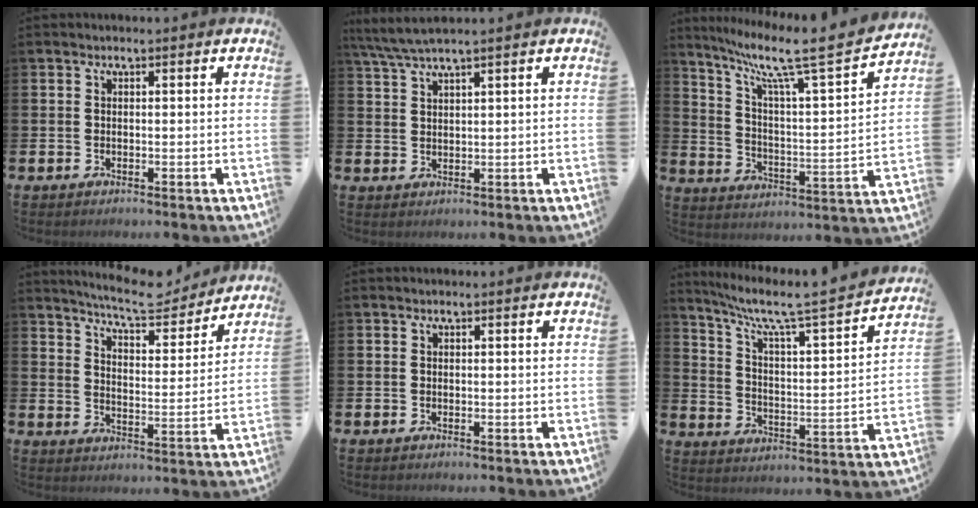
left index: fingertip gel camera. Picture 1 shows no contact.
{"total": 3.6, "force": [3.1, -0.2, 1.8], "torque": [-0.046, -0.004, 0.058]}
{"total": 9.5, "force": [7.1, 1.0, 6.3], "torque": [-0.143, -0.050, 0.109]}
{"total": 8.0, "force": [7.7, 1.0, 2.2], "torque": [-0.050, -0.055, 0.131]}
{"total": 0.0}
{"total": 6.8, "force": [5.6, 0.6, 3.8], "torque": [-0.104, -0.046, 0.087]}